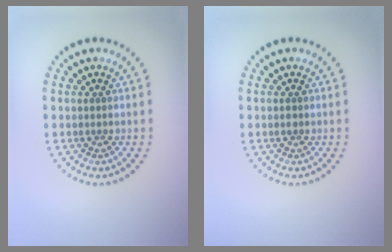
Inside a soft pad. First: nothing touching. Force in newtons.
{"total": 0.6, "press": 0.6, "slide": 0.1}